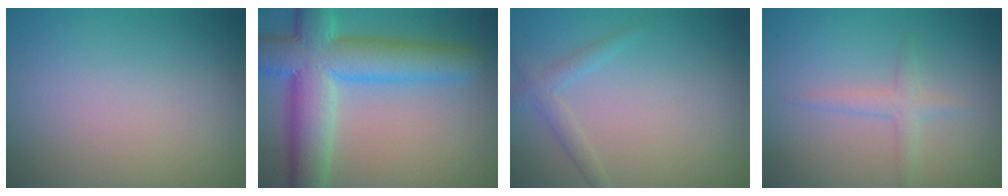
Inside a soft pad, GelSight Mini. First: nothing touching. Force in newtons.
{"total": 9.7, "press": 9.7, "slide": 0.4}
{"total": 1.5, "press": 1.5, "slide": 0.1}
{"total": 1.5, "press": 1.5, "slide": 0.1}